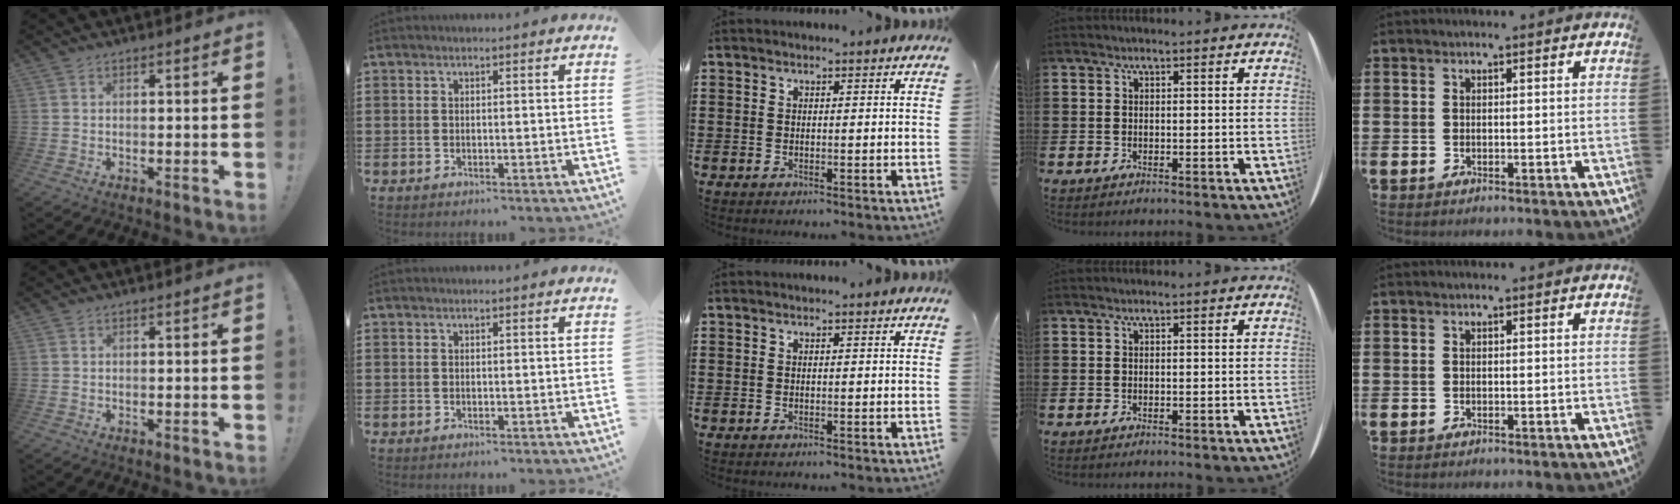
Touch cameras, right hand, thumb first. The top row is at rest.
{}